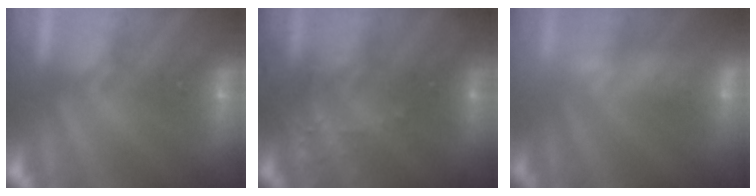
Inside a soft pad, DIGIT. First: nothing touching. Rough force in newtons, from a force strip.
{"total": 3.0}
{"total": 2.4}